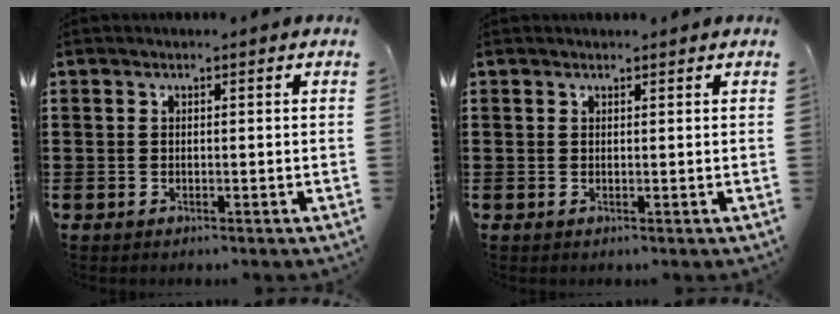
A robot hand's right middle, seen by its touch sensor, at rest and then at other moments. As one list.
[{"total": 0.5, "force": [0.5, 0.0, -0.1], "torque": [-0.002, -0.002, 0.011]}]